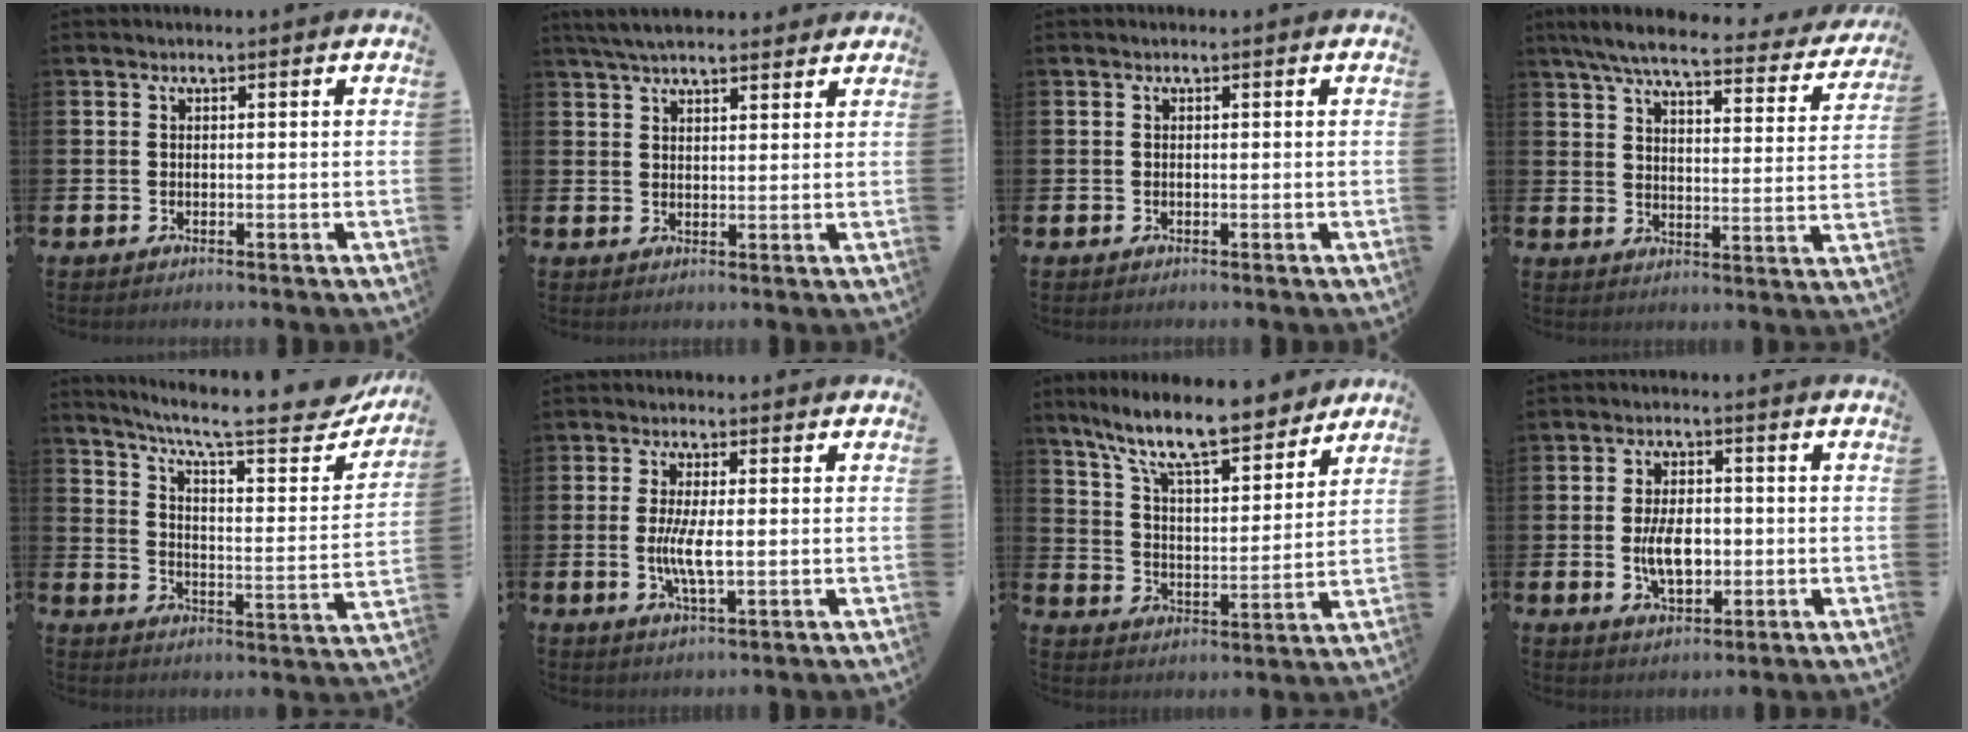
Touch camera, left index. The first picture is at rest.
{"total": 4.8, "force": [4.4, 1.2, 1.5], "torque": [-0.037, -0.008, 0.082]}
{"total": 0.0}
{"total": 6.9, "force": [5.9, 1.3, 3.3], "torque": [-0.084, -0.035, 0.095]}
{"total": 9.8, "force": [8.0, 1.5, 5.5], "torque": [-0.110, -0.052, 0.122]}
{"total": 4.7, "force": [0.0, 1.3, 4.5], "torque": [-0.073, -0.001, -0.002]}
{"total": 11.7, "force": [10.1, 2.3, 5.5], "torque": [-0.131, -0.061, 0.174]}
{"total": 5.8, "force": [-0.6, 3.3, 4.8], "torque": [-0.078, -0.001, -0.015]}